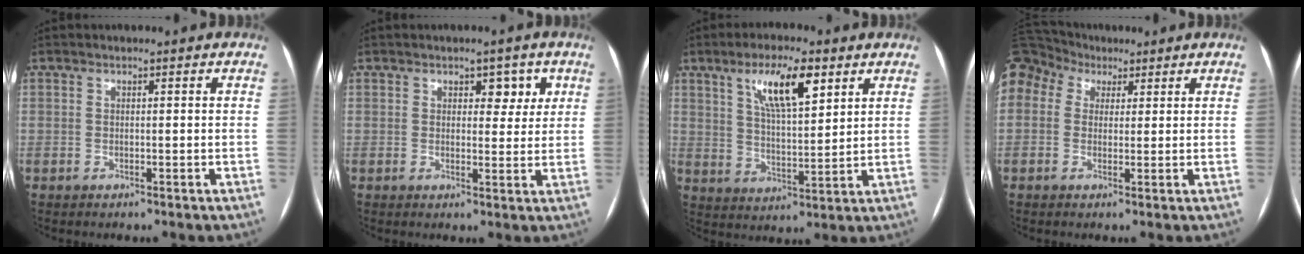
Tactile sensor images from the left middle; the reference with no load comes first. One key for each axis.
{"total": 4.1, "fx": 1.8, "fy": 2.5, "fz": 2.7, "tx": -0.018, "ty": 0.007, "tz": 0.022}
{"total": 10.1, "fx": 5.3, "fy": 2.5, "fz": 8.2, "tx": -0.149, "ty": 0.005, "tz": 0.095}
{"total": 14.7, "fx": 7.1, "fy": 11.5, "fz": 5.8, "tx": -0.195, "ty": 0.090, "tz": 0.140}